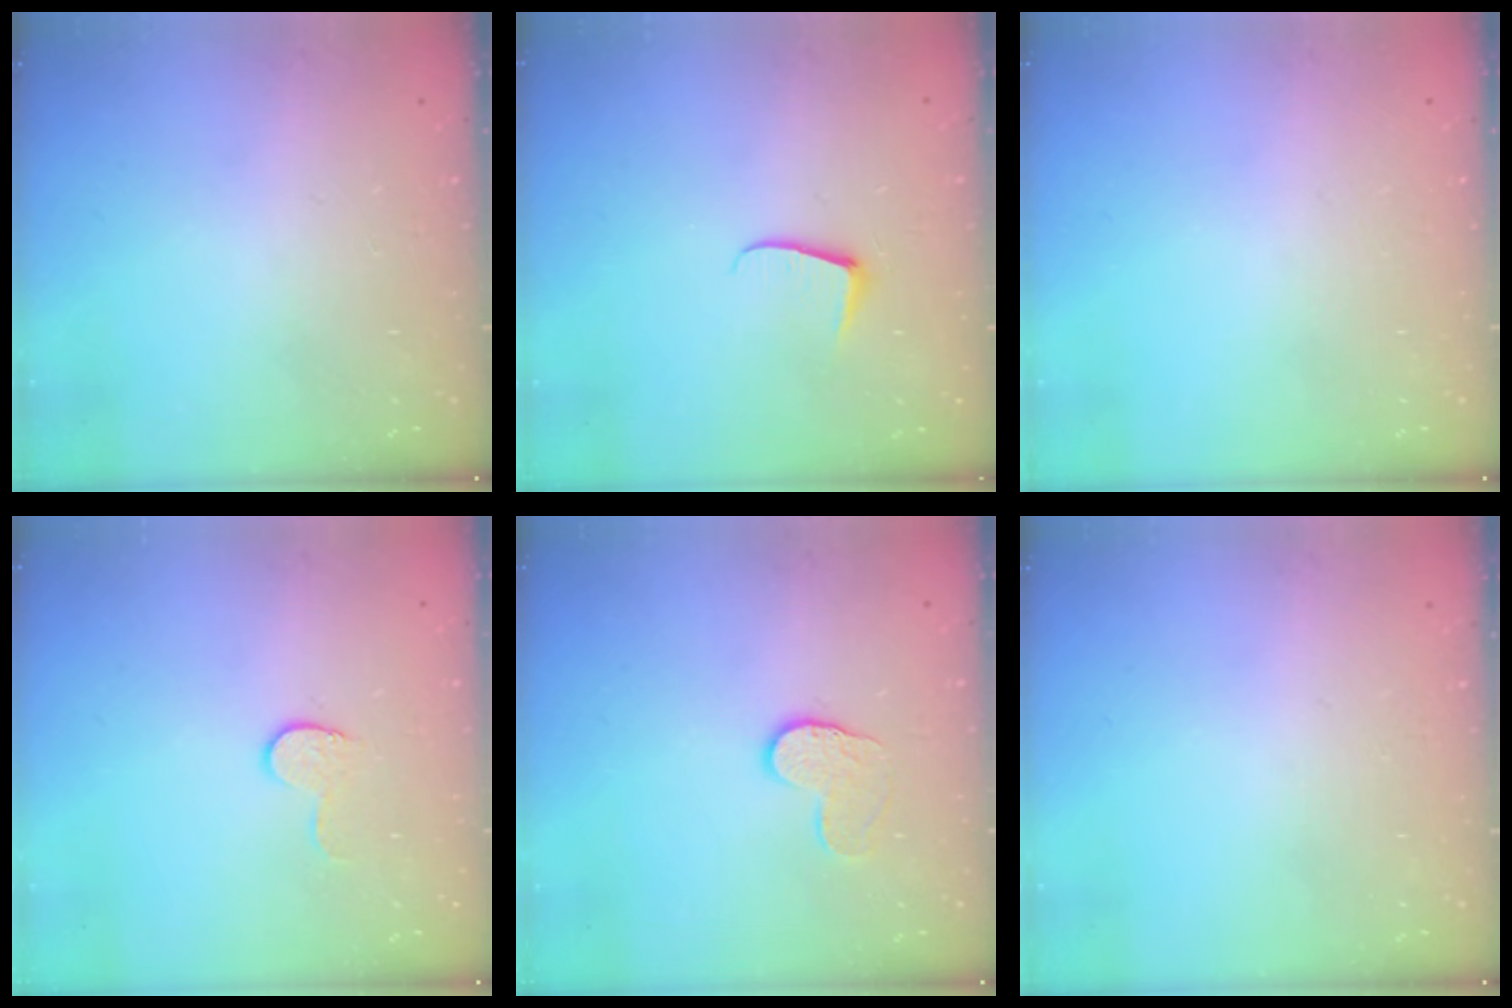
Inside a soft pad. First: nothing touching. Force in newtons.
{"total": 5.4, "press": 5.4, "slide": 0.5}
{"total": 0.0}
{"total": 5.6, "press": 5.6, "slide": 0.5}
{"total": 6.9, "press": 6.8, "slide": 0.5}
{"total": 0.0}